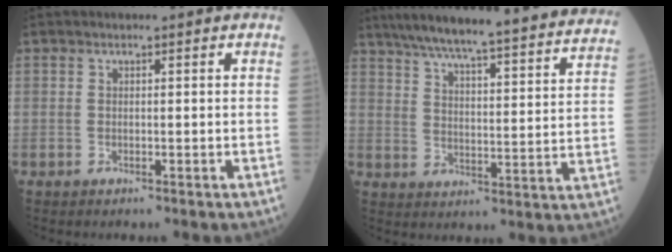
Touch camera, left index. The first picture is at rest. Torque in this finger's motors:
{"motor_torque": [0.93, -1.21, 0.30, 0.09]}